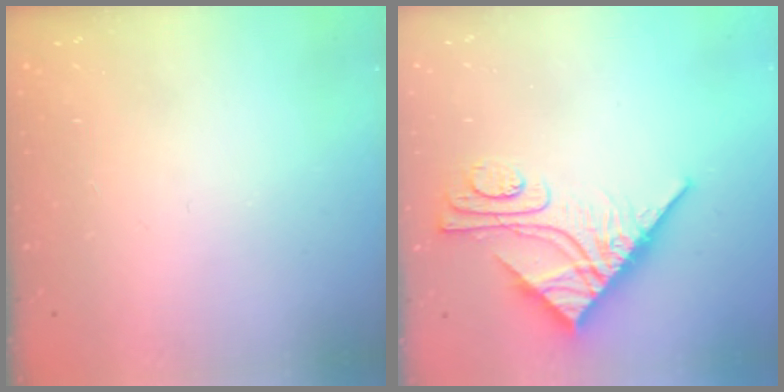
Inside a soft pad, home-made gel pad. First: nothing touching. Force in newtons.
{"total": 10.9, "press": 10.8, "slide": 1.0}